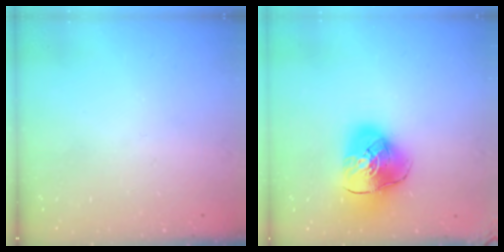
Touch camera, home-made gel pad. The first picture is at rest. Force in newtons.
{"total": 15.0, "press": 14.8, "slide": 2.2}